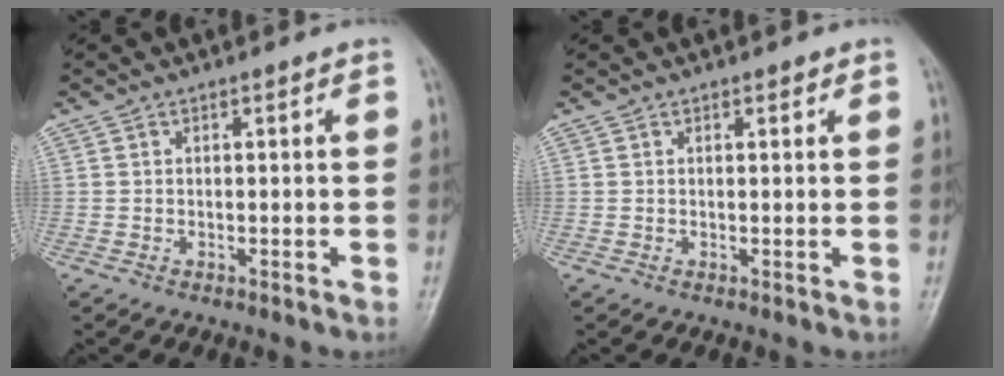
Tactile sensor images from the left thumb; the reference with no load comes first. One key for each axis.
{"total": 0.8, "fx": 0.5, "fy": 0.4, "fz": 0.5, "tx": -0.003, "ty": -0.002, "tz": 0.005}